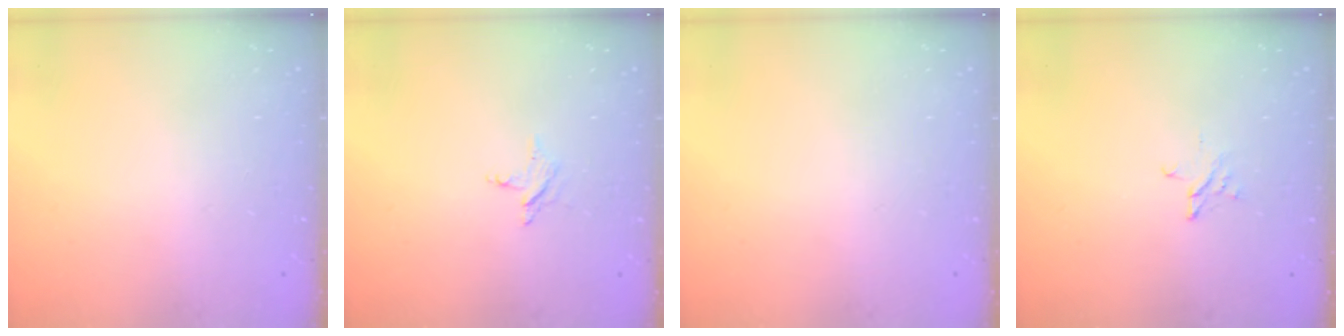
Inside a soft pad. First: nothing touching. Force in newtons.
{"total": 2.4, "press": 2.4, "slide": 0.2}
{"total": 0.0}
{"total": 2.1, "press": 2.1, "slide": 0.2}